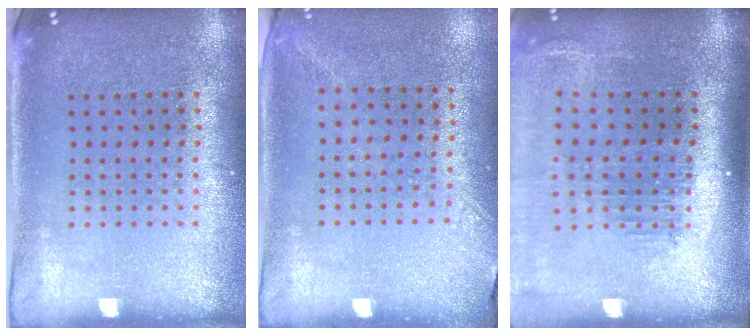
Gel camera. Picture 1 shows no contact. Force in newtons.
{"total": 1.3, "press": 1.0, "slide": 0.9}
{"total": 2.1, "press": 1.7, "slide": 1.2}